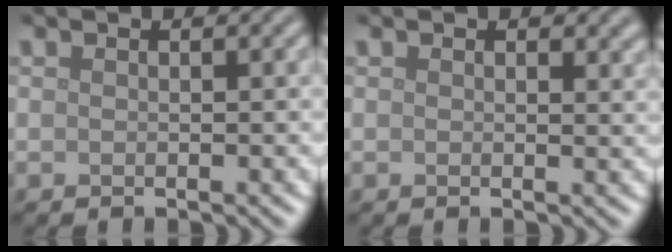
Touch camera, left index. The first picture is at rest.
{"total": 1.1, "force": [0.7, 0.5, 0.7], "torque": [-0.006, -0.002, 0.011]}